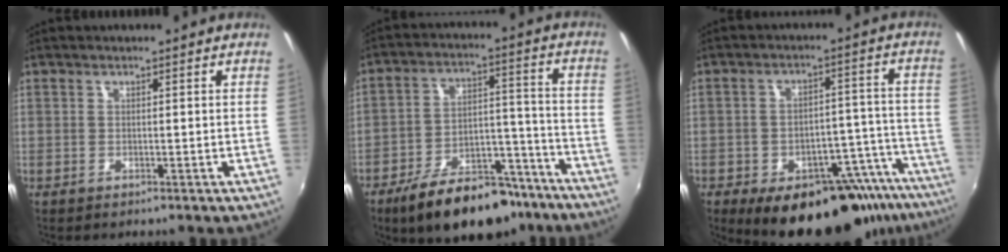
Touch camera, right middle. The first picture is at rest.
{"total": 18.6, "force": [-13.9, 8.4, 9.1], "torque": [-0.159, 0.024, -0.193]}
{"total": 21.4, "force": [-15.7, 9.8, 10.8], "torque": [-0.133, 0.023, -0.185]}